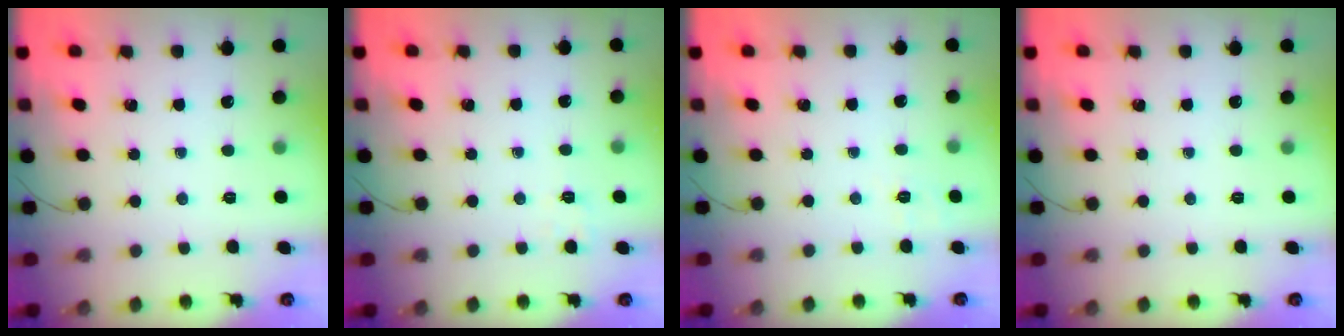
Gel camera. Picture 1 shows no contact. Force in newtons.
{"total": 2.1, "press": 1.4, "slide": 1.6}
{"total": 2.0, "press": 0.8, "slide": 1.9}
{"total": 0.0}